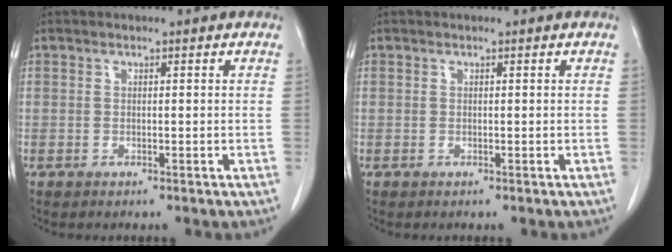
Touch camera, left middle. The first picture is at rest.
{"total": 0.0}